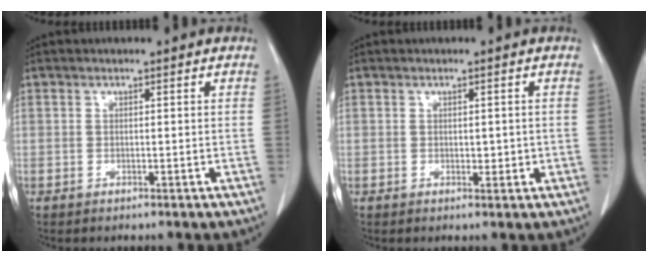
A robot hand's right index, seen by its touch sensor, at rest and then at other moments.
{"total": 1.8, "force": [0.0, 1.1, 1.4], "torque": [-0.014, 0.000, 0.006]}